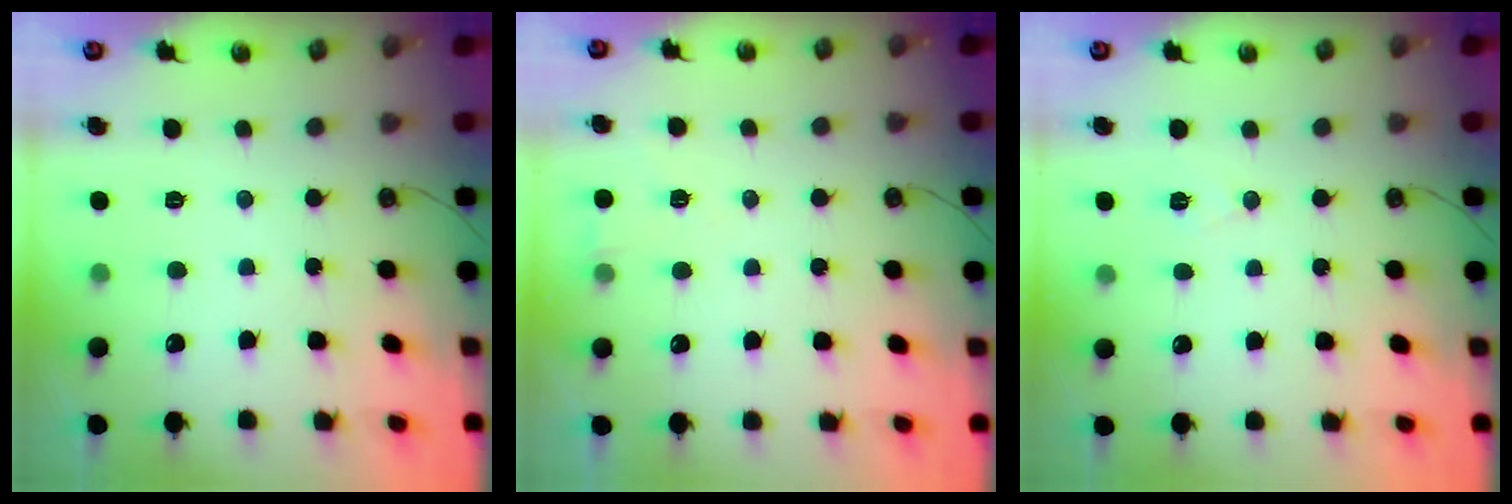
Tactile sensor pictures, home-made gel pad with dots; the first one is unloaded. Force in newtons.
{"total": 3.1, "press": 2.9, "slide": 1.1}
{"total": 6.2, "press": 4.1, "slide": 4.6}